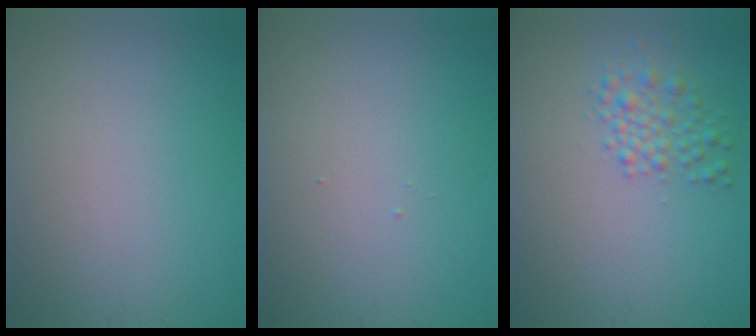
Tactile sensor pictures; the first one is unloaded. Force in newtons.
{"total": 0.0}
{"total": 2.3, "press": 2.3, "slide": 0.1}